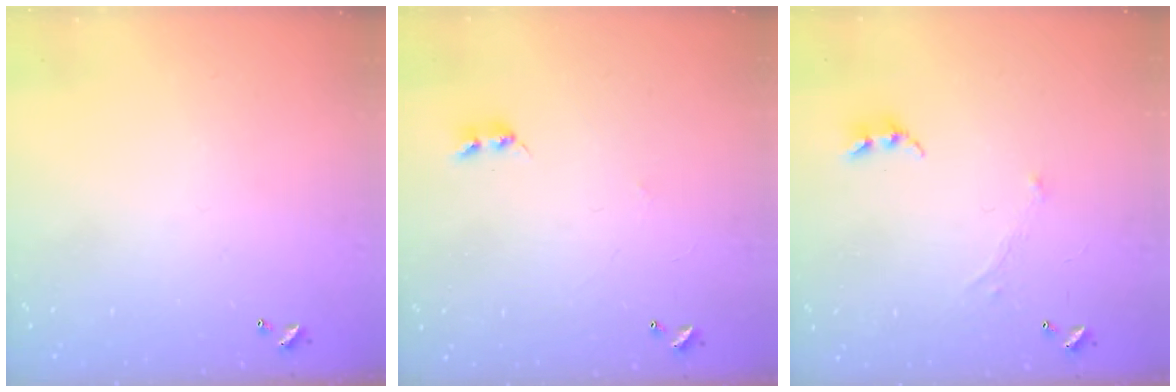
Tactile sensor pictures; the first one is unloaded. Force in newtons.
{"total": 2.2, "press": 2.2, "slide": 0.4}
{"total": 0.7, "press": 0.0, "slide": 0.7}